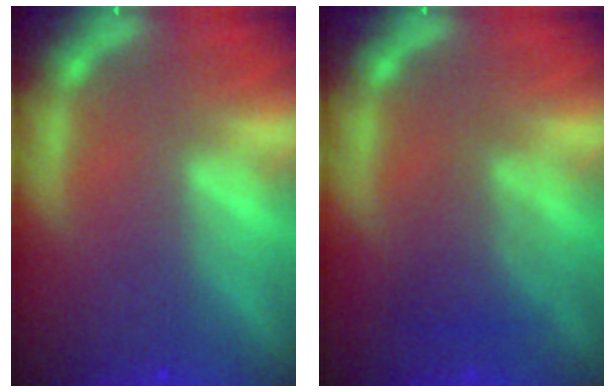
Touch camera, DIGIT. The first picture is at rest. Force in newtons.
{"total": 3.0}